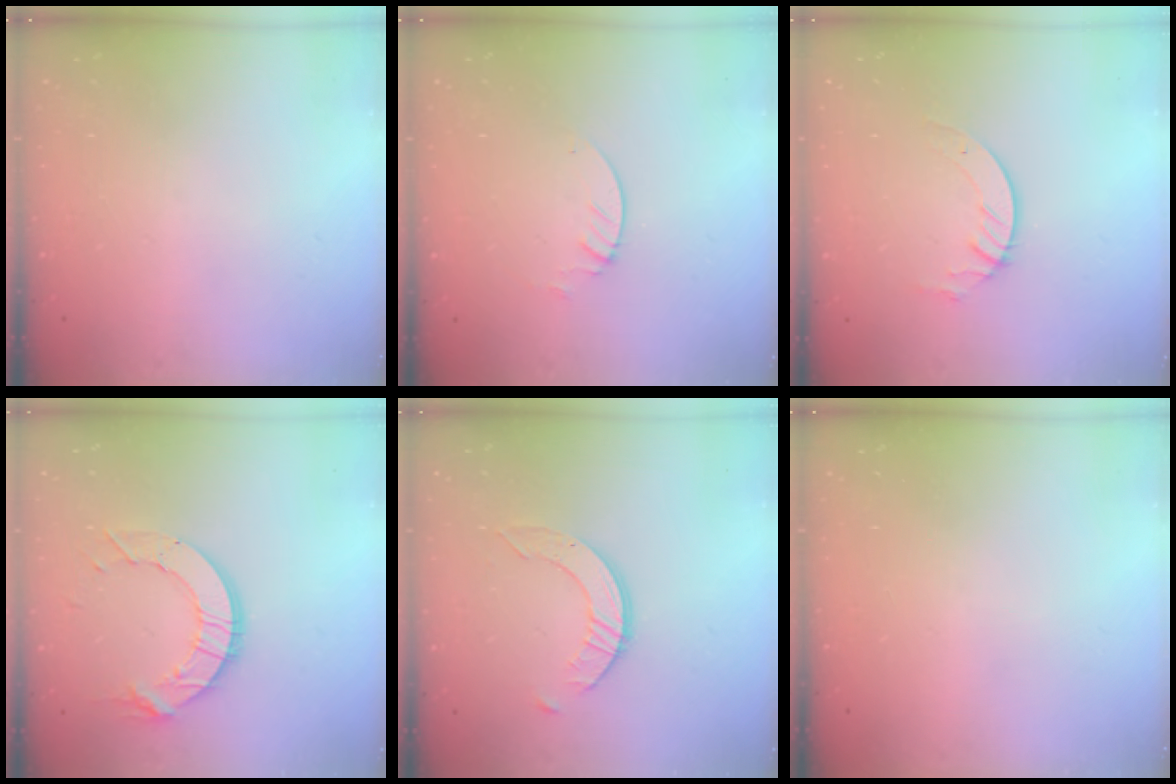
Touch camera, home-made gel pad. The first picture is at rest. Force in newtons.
{"total": 1.3, "press": 1.3, "slide": 0.1}
{"total": 4.5, "press": 4.4, "slide": 0.4}
{"total": 10.4, "press": 10.3, "slide": 0.5}
{"total": 5.0, "press": 5.0, "slide": 0.4}
{"total": 0.0}